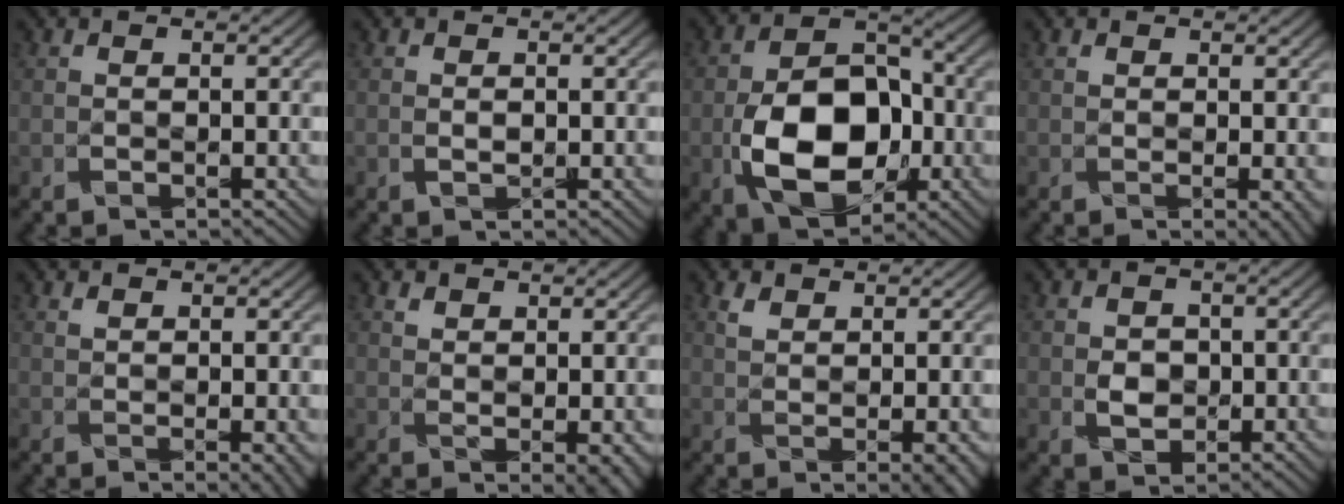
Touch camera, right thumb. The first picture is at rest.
{"total": 0.7, "force": [0.0, 0.3, 0.7], "torque": [-0.015, 0.000, 0.000]}
{"total": 12.4, "force": [-3.3, 8.0, 8.9], "torque": [-0.168, -0.009, -0.057]}
{"total": 2.2, "force": [0.3, 1.2, 1.7], "torque": [-0.023, -0.002, 0.006]}
{"total": 2.6, "force": [0.7, 1.3, 2.2], "torque": [-0.034, 0.001, 0.016]}
{"total": 3.5, "force": [1.4, 2.0, 2.5], "torque": [-0.045, 0.003, 0.029]}
{"total": 2.9, "force": [1.1, 1.3, 2.3], "torque": [-0.045, 0.002, 0.022]}
{"total": 2.9, "force": [-0.3, 2.3, 1.8], "torque": [-0.044, -0.002, -0.009]}